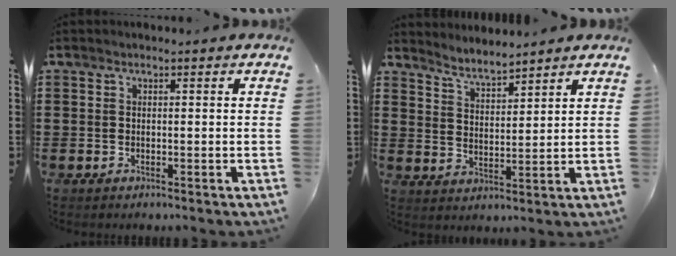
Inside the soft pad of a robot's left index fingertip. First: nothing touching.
{"total": 4.0, "force": [3.9, 0.0, 0.5], "torque": [-0.025, -0.018, 0.068]}